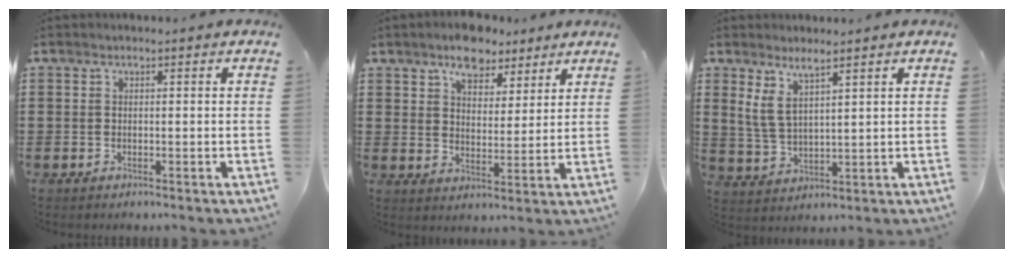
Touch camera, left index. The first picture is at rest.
{"total": 6.6, "force": [5.4, 3.1, 2.2], "torque": [-0.040, -0.009, 0.095]}
{"total": 4.7, "force": [3.1, 1.5, 3.3], "torque": [-0.080, -0.002, 0.052]}